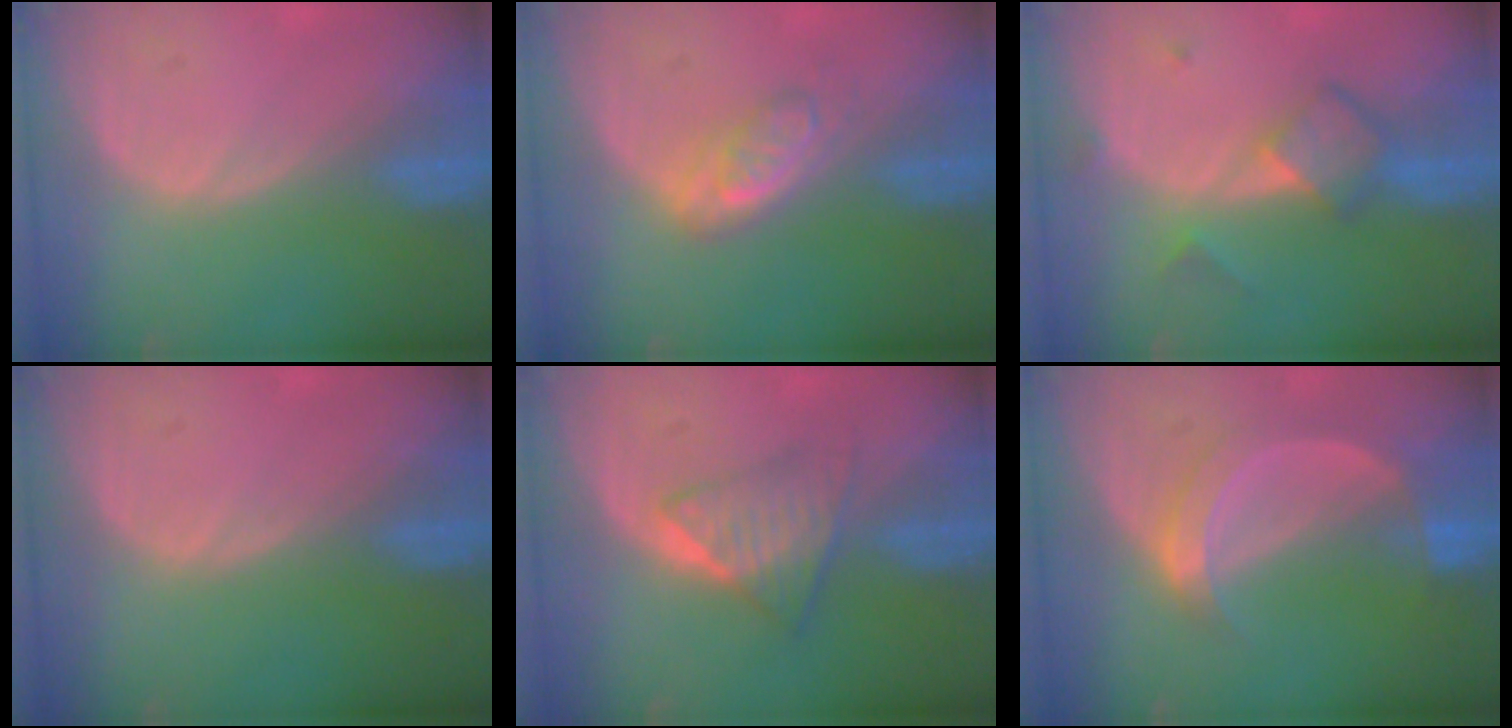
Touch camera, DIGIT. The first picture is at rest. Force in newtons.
{"total": 4.3, "press": 4.2, "slide": 0.8}
{"total": 5.1, "press": 5.1, "slide": 0.4}
{"total": 0.0}
{"total": 6.0, "press": 5.1, "slide": 3.2}
{"total": 5.6, "press": 5.3, "slide": 1.7}